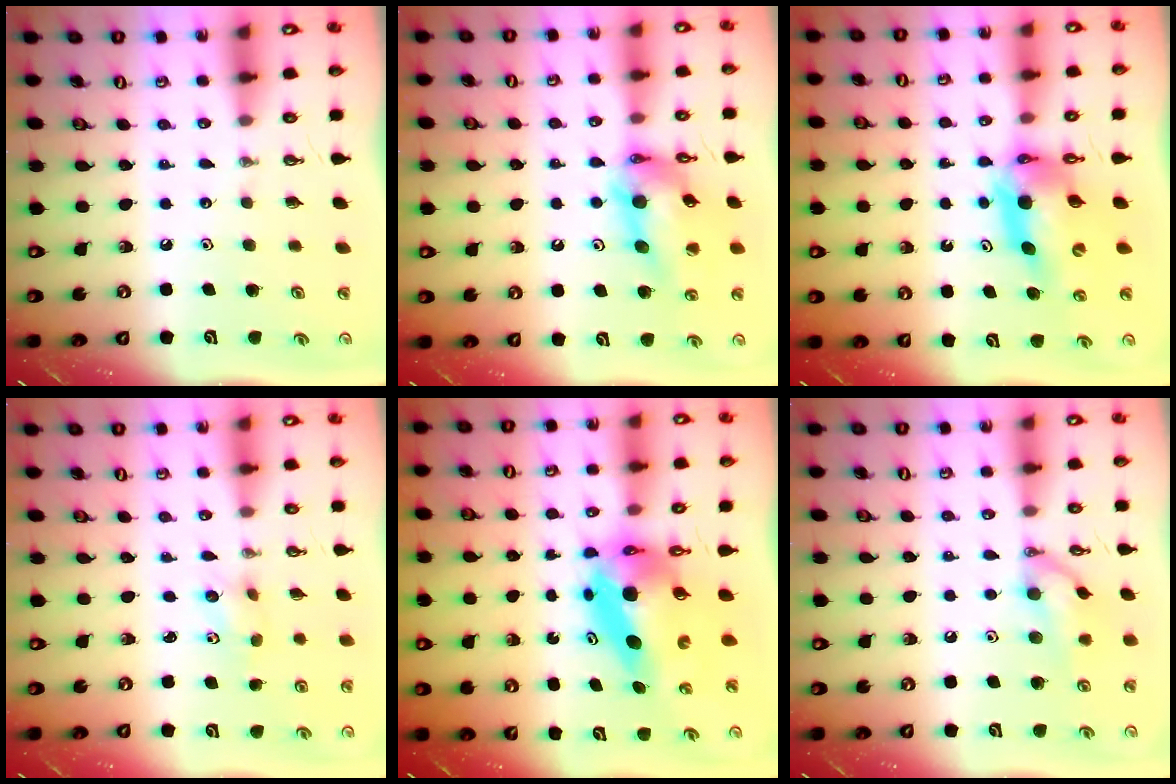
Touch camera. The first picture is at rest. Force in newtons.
{"total": 15.1, "press": 15.0, "slide": 1.4}
{"total": 10.3, "press": 10.2, "slide": 1.2}
{"total": 4.6, "press": 4.2, "slide": 2.0}
{"total": 9.2, "press": 9.2, "slide": 0.9}
{"total": 12.0, "press": 11.8, "slide": 1.6}